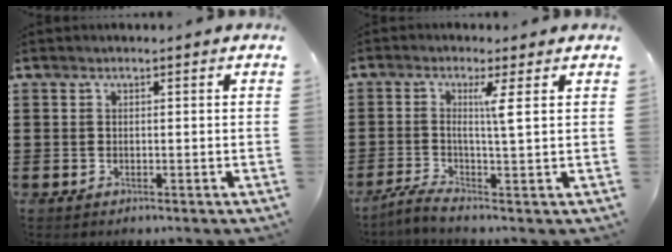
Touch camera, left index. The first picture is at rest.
{"total": 4.2, "force": [1.1, -1.2, 3.9], "torque": [-0.085, -0.009, 0.012]}